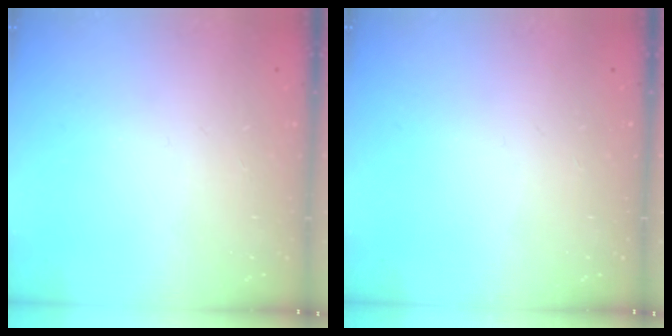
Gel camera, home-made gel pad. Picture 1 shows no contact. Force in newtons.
{"total": 0.0}